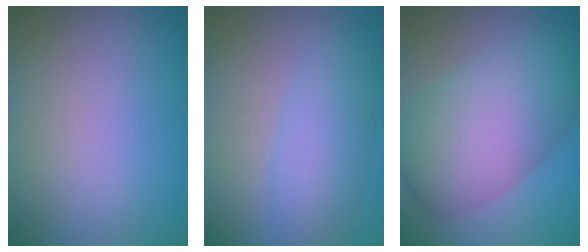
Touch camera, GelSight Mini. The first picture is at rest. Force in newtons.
{"total": 3.7, "press": 3.7, "slide": 0.1}
{"total": 8.7, "press": 8.7, "slide": 0.1}